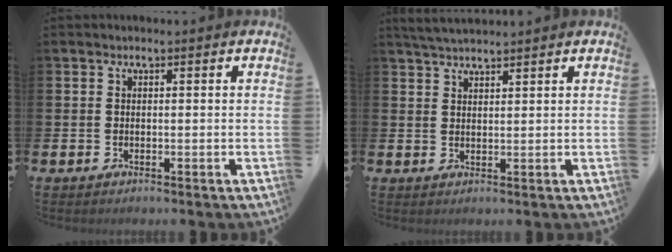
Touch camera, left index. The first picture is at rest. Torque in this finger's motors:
{"motor_torque": [0.01, -0.03, 0.25, 0.09]}